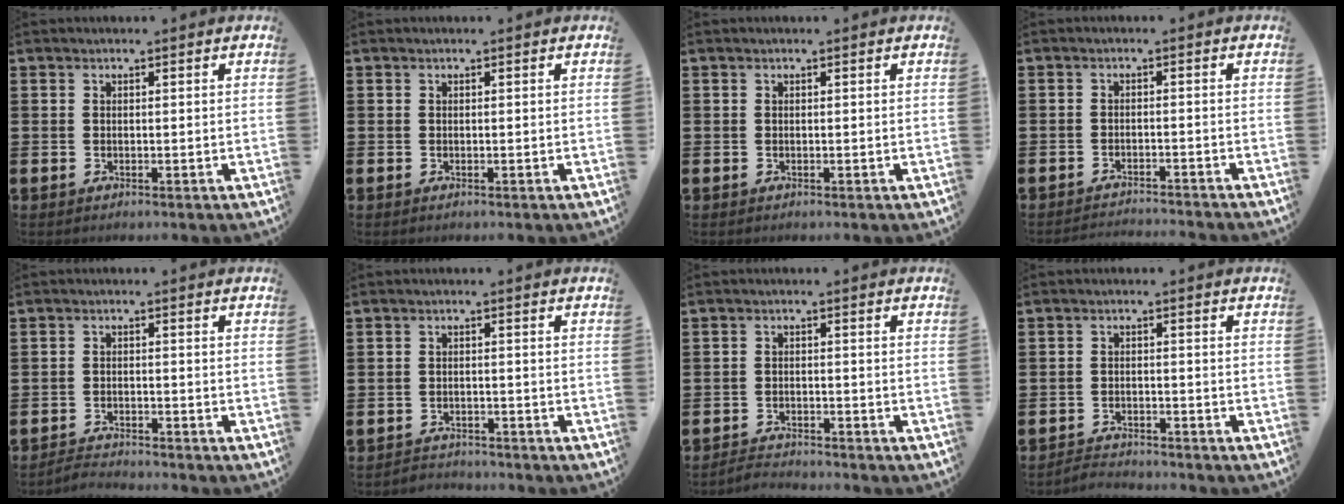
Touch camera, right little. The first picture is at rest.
{"total": 0.0}
{"total": 0.0}
{"total": 1.7, "force": [-1.7, -0.3, 0.0], "torque": [-0.001, 0.005, -0.036]}
{"total": 2.2, "force": [-2.2, -0.1, -0.1], "torque": [-0.003, 0.002, -0.048]}
{"total": 1.8, "force": [-1.8, 0.1, -0.3], "torque": [0.000, 0.004, -0.040]}
{"total": 2.1, "force": [-2.1, 0.0, -0.2], "torque": [-0.002, 0.003, -0.046]}
{"total": 2.4, "force": [-2.4, 0.1, -0.3], "torque": [-0.002, 0.003, -0.052]}